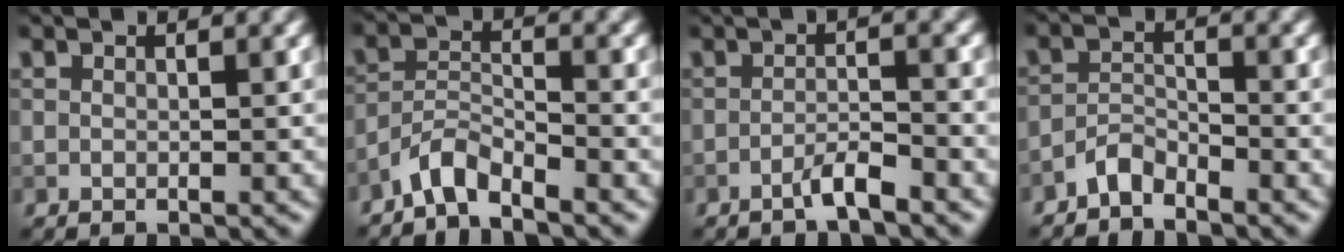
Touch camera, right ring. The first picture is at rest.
{"total": 3.2, "force": [-2.8, 0.5, 1.3], "torque": [-0.023, 0.008, -0.065]}
{"total": 2.6, "force": [-1.6, 0.3, 2.0], "torque": [-0.035, 0.010, -0.036]}
{"total": 2.1, "force": [-2.0, 0.5, 0.7], "torque": [-0.013, 0.010, -0.044]}